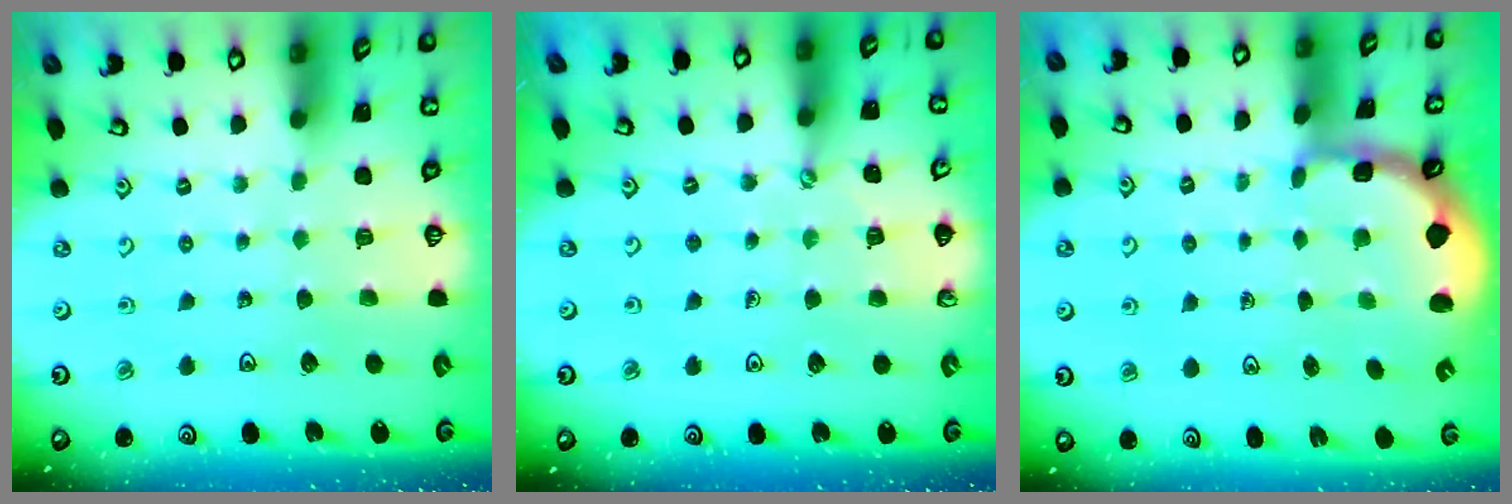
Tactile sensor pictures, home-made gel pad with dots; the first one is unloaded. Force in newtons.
{"total": 2.7, "press": 2.7, "slide": 0.4}
{"total": 1.8, "press": 1.8, "slide": 0.5}